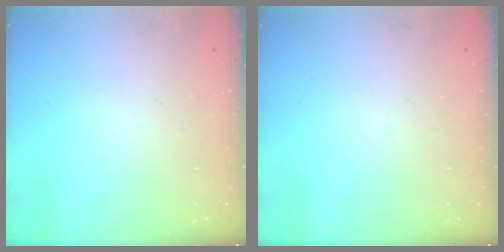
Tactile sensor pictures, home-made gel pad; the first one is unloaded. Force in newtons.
{"total": 0.0}